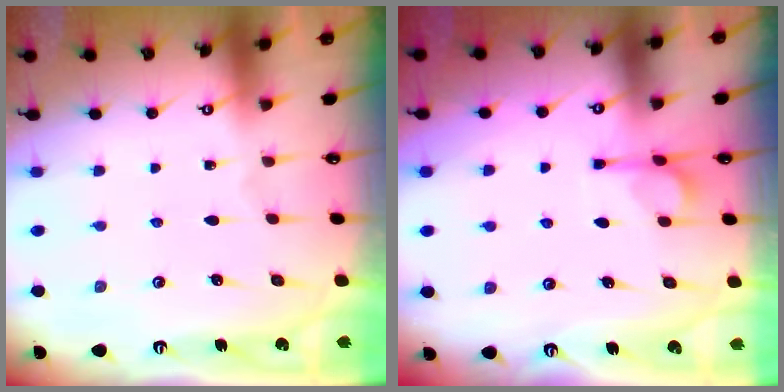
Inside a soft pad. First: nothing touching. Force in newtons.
{"total": 6.2, "press": 6.2, "slide": 0.7}